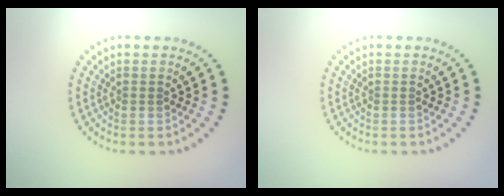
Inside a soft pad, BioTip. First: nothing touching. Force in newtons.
{"total": 0.0}